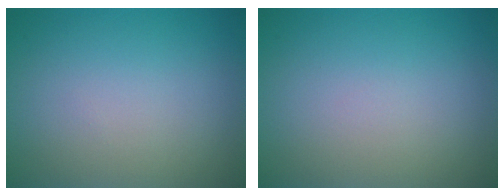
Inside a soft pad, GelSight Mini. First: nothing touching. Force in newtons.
{"total": 0.0}